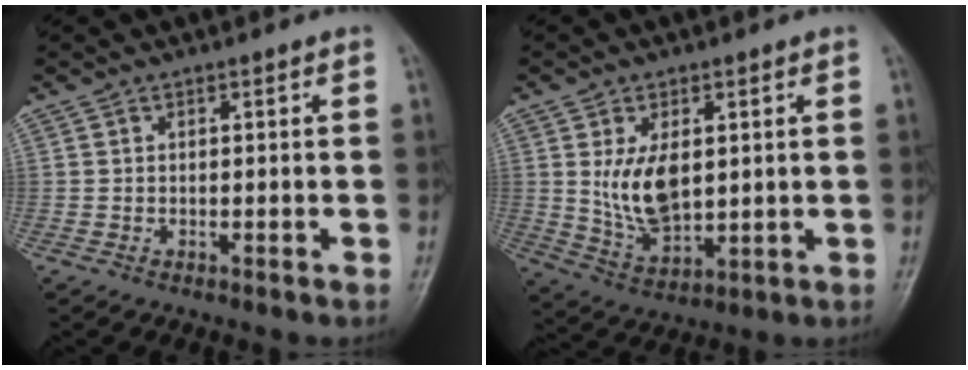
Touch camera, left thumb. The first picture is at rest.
{"total": 10.1, "force": [1.6, 6.0, 8.0], "torque": [-0.131, -0.015, 0.045]}